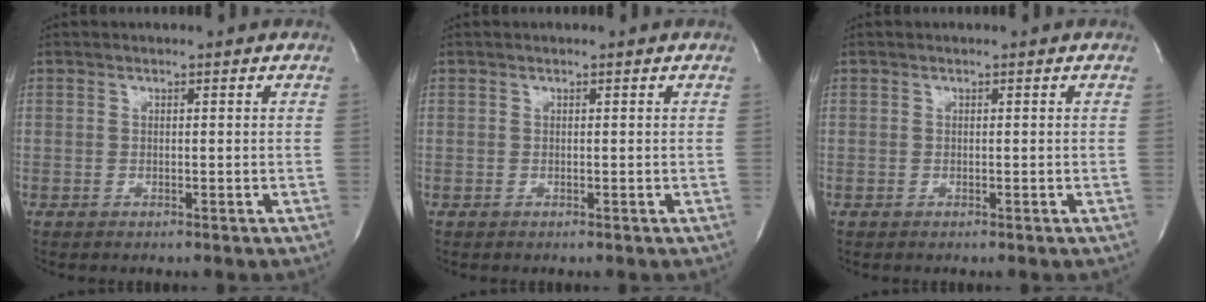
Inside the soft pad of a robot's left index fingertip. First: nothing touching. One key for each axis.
{"total": 0.0}
{"total": 0.0}